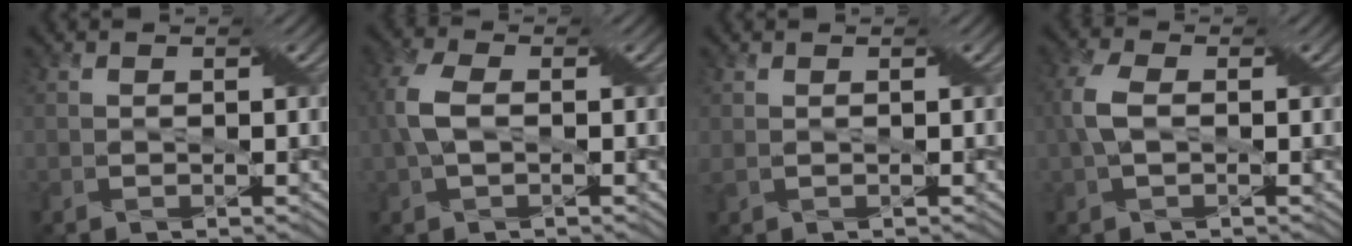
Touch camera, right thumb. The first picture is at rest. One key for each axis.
{"total": 4.7, "fx": 0.2, "fy": 2.6, "fz": 3.9, "tx": -0.105, "ty": 0.013, "tz": -0.001}
{"total": 0.8, "fx": 0.4, "fy": 0.3, "fz": 0.6, "tx": -0.018, "ty": 0.005, "tz": 0.009}
{"total": 4.1, "fx": 0.2, "fy": 2.3, "fz": 3.4, "tx": -0.090, "ty": 0.013, "tz": -0.001}